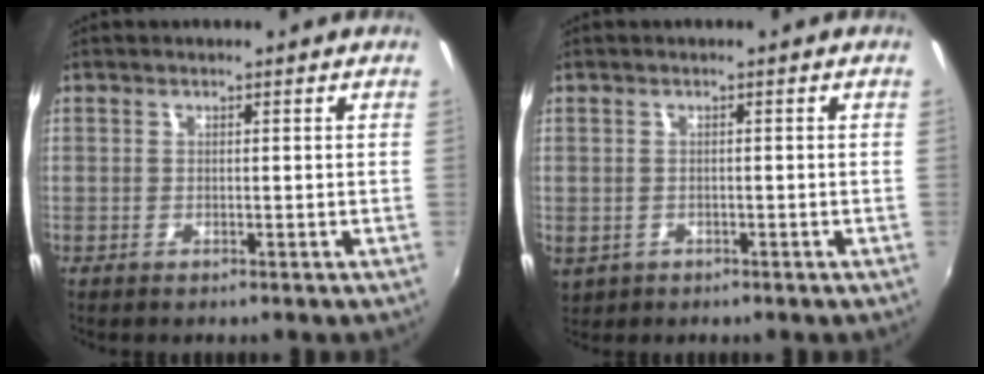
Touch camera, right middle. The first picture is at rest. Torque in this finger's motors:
{"motor_torque": [1.32, -0.82, 1.05, 0.21]}